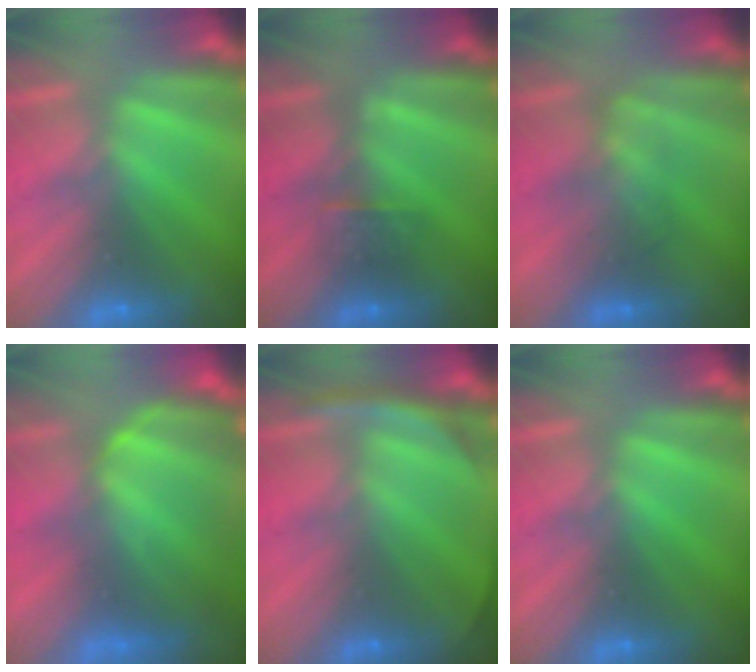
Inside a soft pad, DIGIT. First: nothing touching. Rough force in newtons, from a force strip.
{"total": 2.5}
{"total": 2.3}
{"total": 6.7}
{"total": 3.5}
{"total": 0.0}